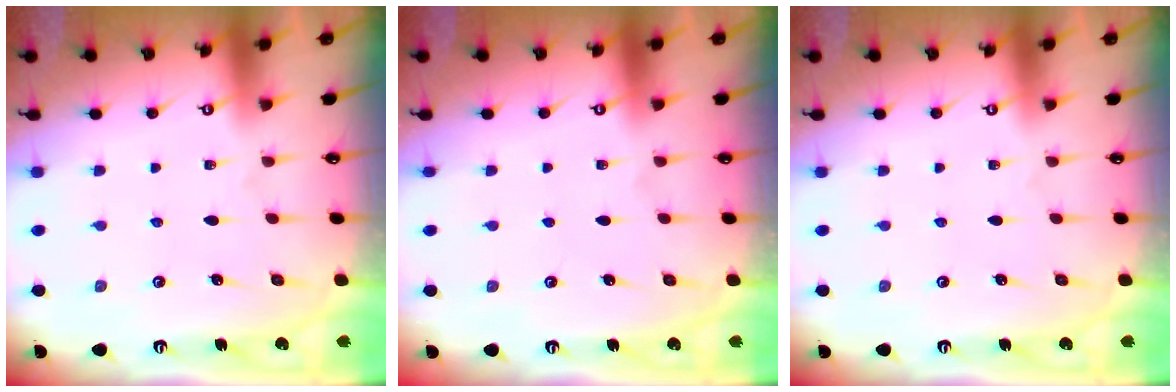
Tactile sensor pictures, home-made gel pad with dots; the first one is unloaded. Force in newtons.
{"total": 0.0}
{"total": 0.0}